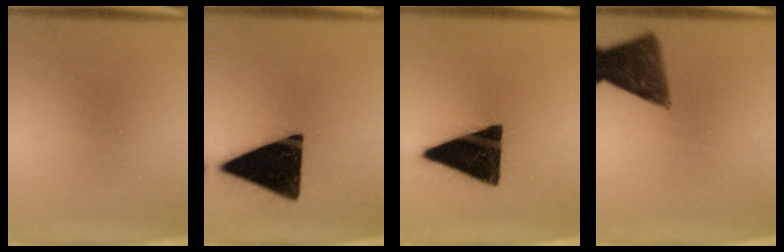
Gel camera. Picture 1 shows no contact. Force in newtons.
{"total": 18.4}
{"total": 16.6}
{"total": 8.6}